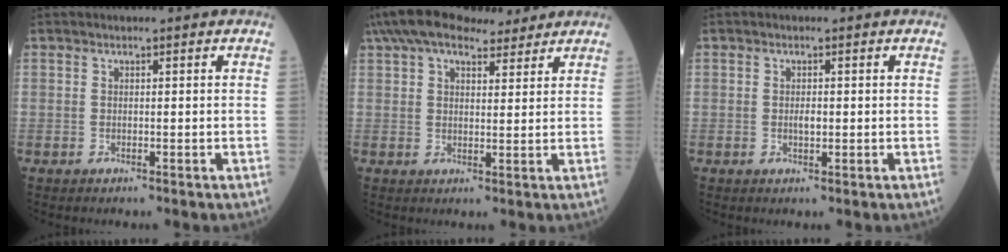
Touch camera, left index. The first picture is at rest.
{"total": 12.6, "force": [10.1, 4.3, 6.1], "torque": [-0.109, 0.053, 0.161]}
{"total": 1.3, "force": [-0.2, 0.6, 1.1], "torque": [-0.021, -0.002, -0.004]}